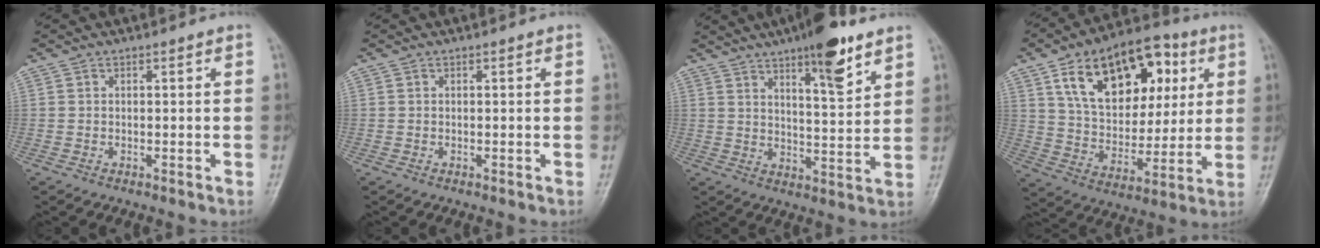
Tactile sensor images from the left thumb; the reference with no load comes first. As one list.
[{"total": 0.0}, {"total": 12.0, "force": [7.6, 3.0, 8.8], "torque": [-0.114, -0.043, 0.115]}, {"total": 22.4, "force": [8.8, 13.6, 15.5], "torque": [-0.200, -0.014, 0.143]}]